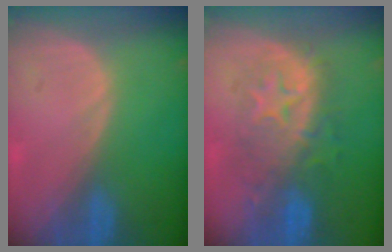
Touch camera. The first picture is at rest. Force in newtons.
{"total": 8.3, "press": 8.3, "slide": 0.8}